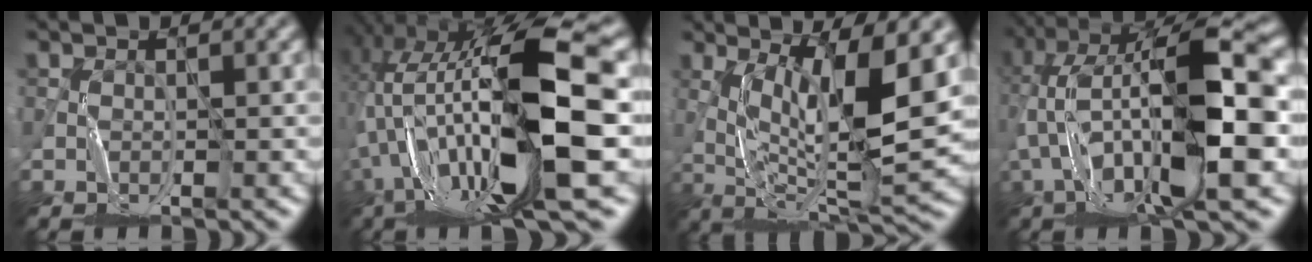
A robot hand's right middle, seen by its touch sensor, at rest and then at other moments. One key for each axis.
{"total": 17.0, "fx": -3.1, "fy": 4.7, "fz": 16.0, "tx": -0.303, "ty": 0.001, "tz": -0.049}
{"total": 10.3, "fx": 1.4, "fy": 2.5, "fz": 9.9, "tx": -0.166, "ty": -0.005, "tz": 0.034}
{"total": 13.3, "fx": 0.0, "fy": 4.1, "fz": 12.7, "tx": -0.243, "ty": 0.026, "tz": 0.002}